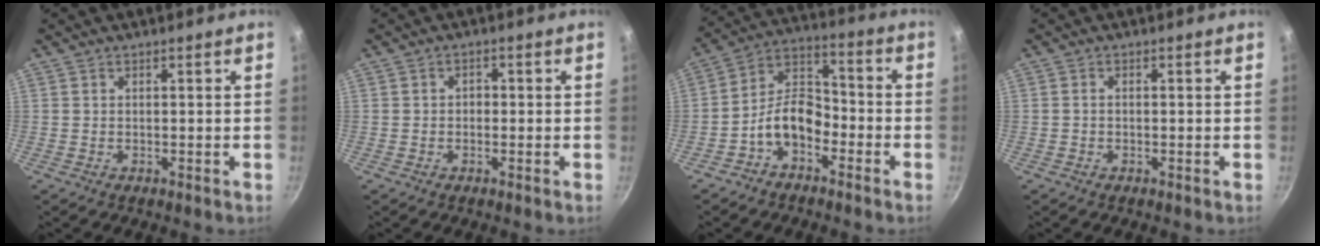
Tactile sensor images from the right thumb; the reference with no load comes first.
{"total": 1.5, "force": [-0.3, 1.2, 0.8], "torque": [-0.008, 0.005, -0.008]}
{"total": 9.8, "force": [-4.5, 6.2, 6.0], "torque": [-0.084, 0.059, -0.098]}
{"total": 0.7, "force": [-0.3, 0.5, 0.4], "torque": [-0.008, 0.005, -0.005]}